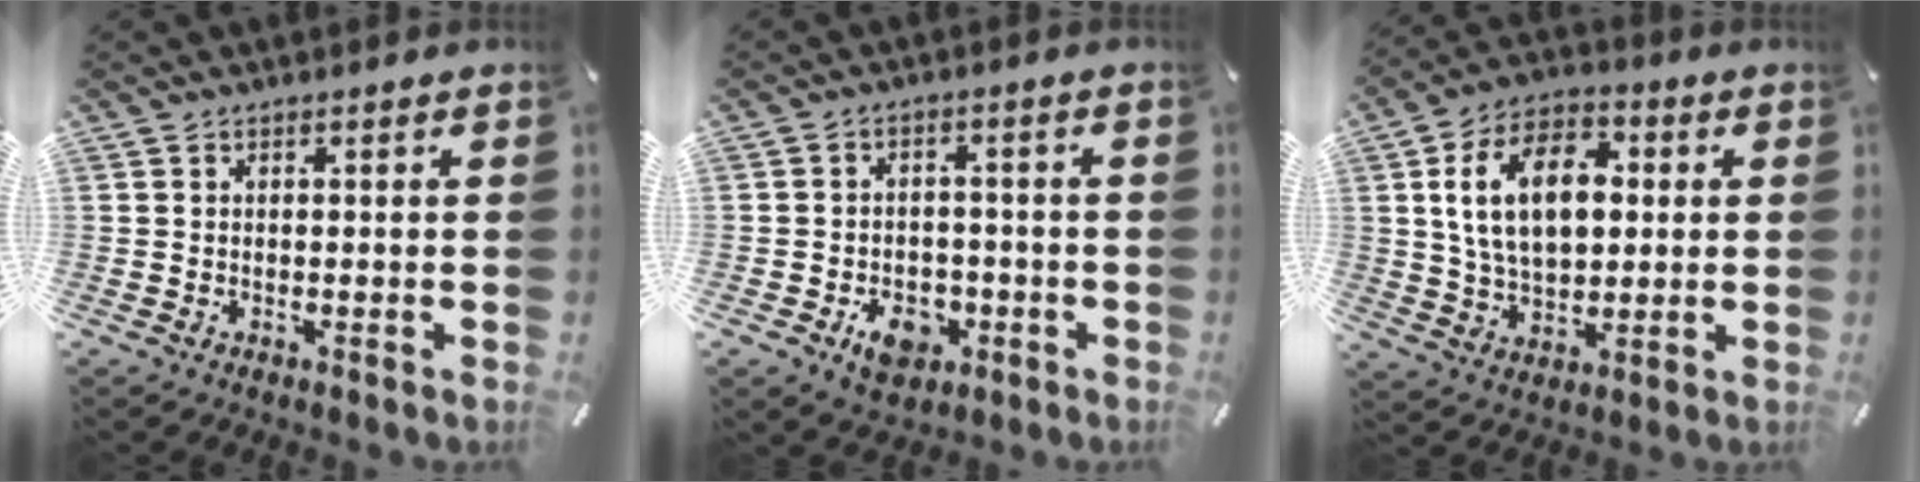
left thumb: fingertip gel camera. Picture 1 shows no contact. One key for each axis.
{"total": 8.0, "fx": -3.3, "fy": 6.0, "fz": 4.1, "tx": -0.064, "ty": 0.013, "tz": -0.058}
{"total": 16.2, "fx": 2.9, "fy": 10.5, "fz": 12.0, "tx": -0.238, "ty": 0.013, "tz": 0.048}